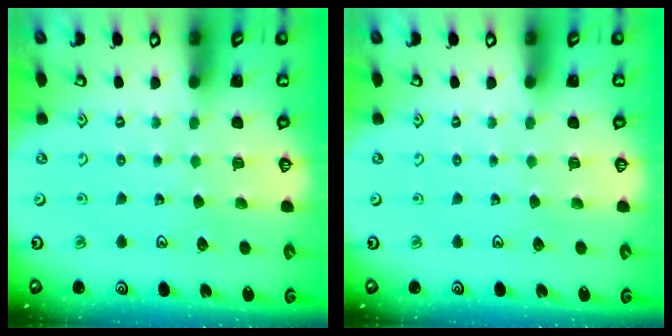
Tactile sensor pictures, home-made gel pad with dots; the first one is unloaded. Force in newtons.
{"total": 0.0}